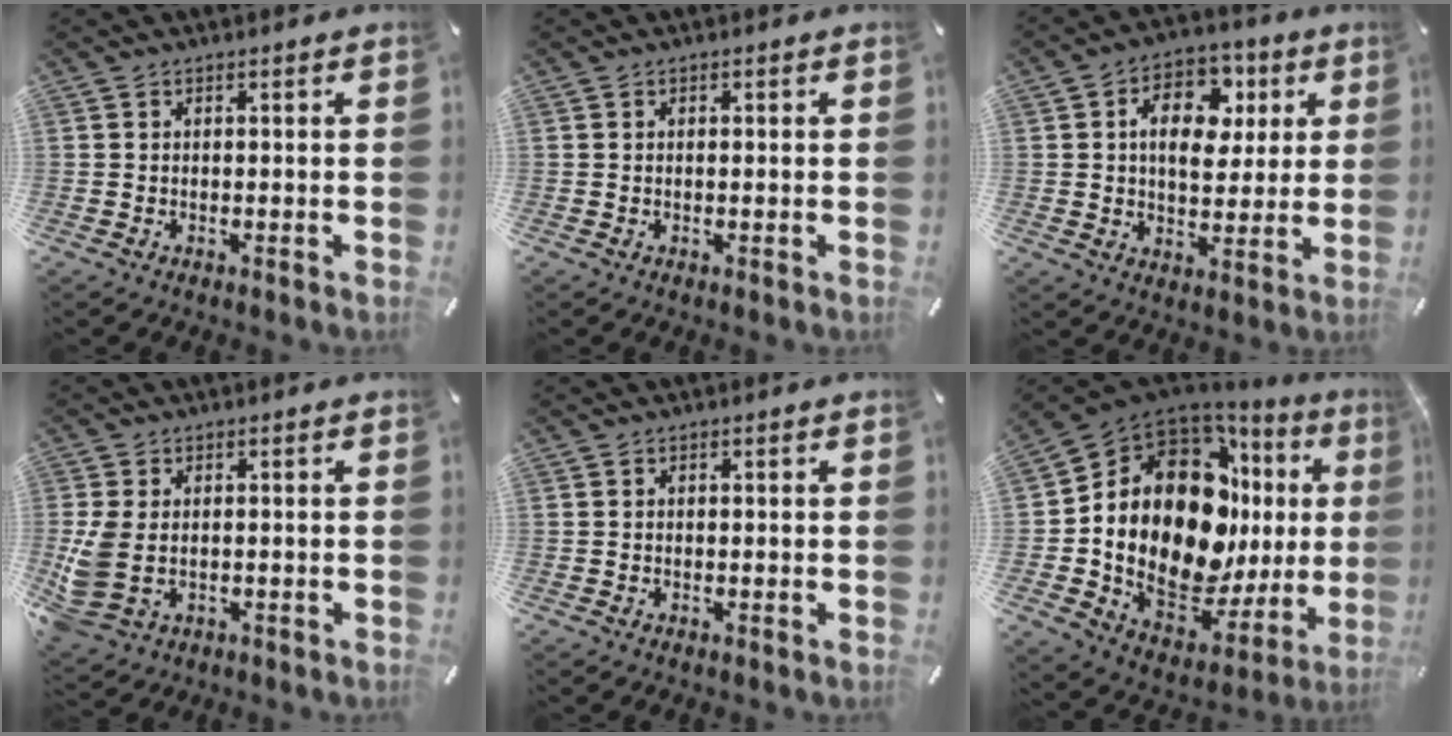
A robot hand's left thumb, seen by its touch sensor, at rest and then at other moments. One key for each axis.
{"total": 0.0}
{"total": 12.4, "fx": 3.2, "fy": 9.1, "fz": 7.8, "tx": -0.112, "ty": -0.004, "tz": 0.058}
{"total": 7.3, "fx": -0.4, "fy": 5.1, "fz": 5.2, "tx": -0.116, "ty": -0.002, "tz": -0.006}
{"total": 0.0}
{"total": 24.9, "fx": 4.1, "fy": 14.6, "fz": 19.7, "tx": -0.381, "ty": -0.073, "tz": 0.082}